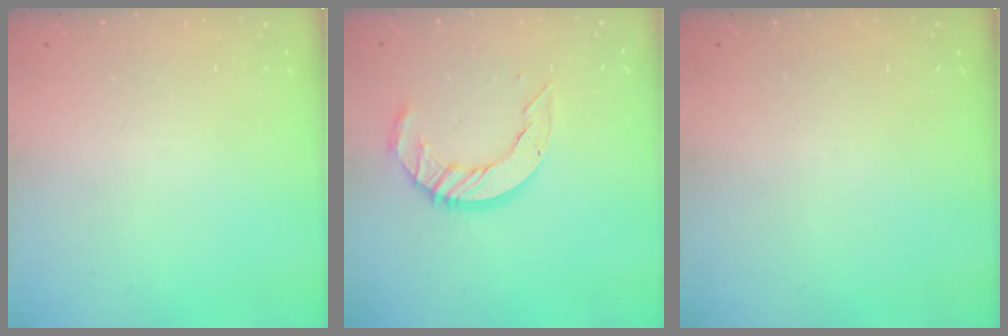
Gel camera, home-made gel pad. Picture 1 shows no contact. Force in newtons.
{"total": 10.8, "press": 10.8, "slide": 1.0}
{"total": 0.0}